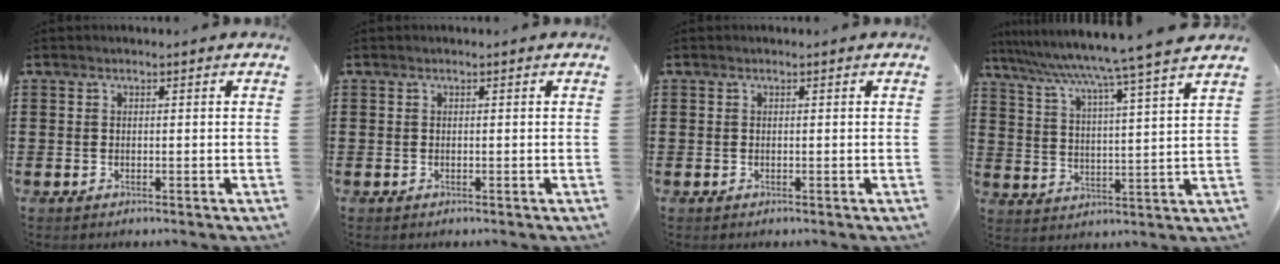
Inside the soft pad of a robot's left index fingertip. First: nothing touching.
{"total": 0.0}
{"total": 0.0}
{"total": 6.6, "force": [5.6, -1.6, 3.2], "torque": [-0.084, -0.050, 0.085]}